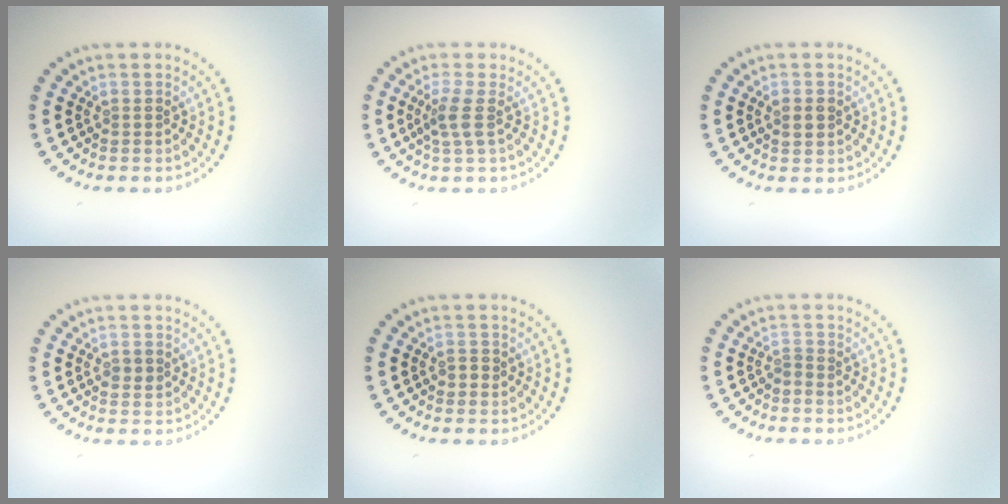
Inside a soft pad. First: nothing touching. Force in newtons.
{"total": 2.0, "press": 1.5, "slide": 1.4}
{"total": 1.2, "press": 1.2, "slide": 0.2}
{"total": 1.2, "press": 1.2, "slide": 0.1}
{"total": 1.0, "press": 1.0, "slide": 0.2}
{"total": 0.6, "press": 0.2, "slide": 0.6}